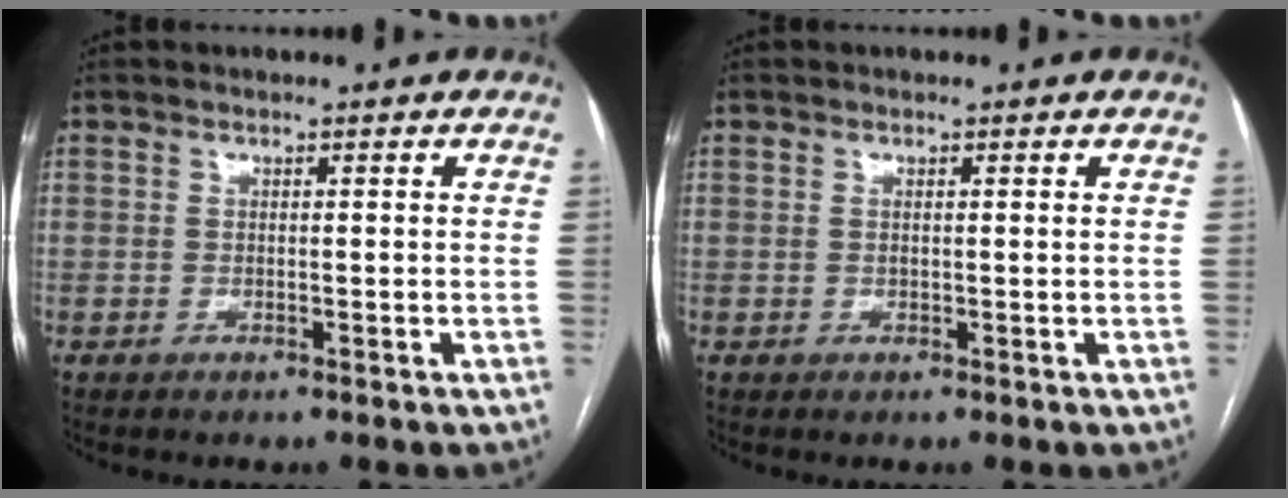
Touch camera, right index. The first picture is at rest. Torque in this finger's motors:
{"motor_torque": [-0.08, 0.22, -0.07, -0.01]}